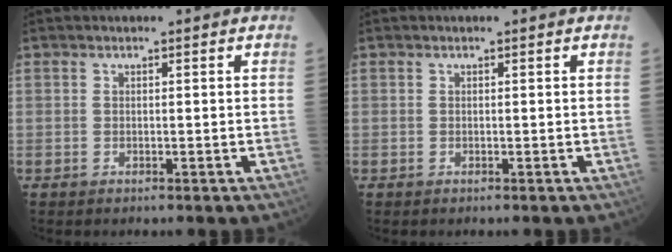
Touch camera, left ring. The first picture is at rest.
{"total": 0.0}